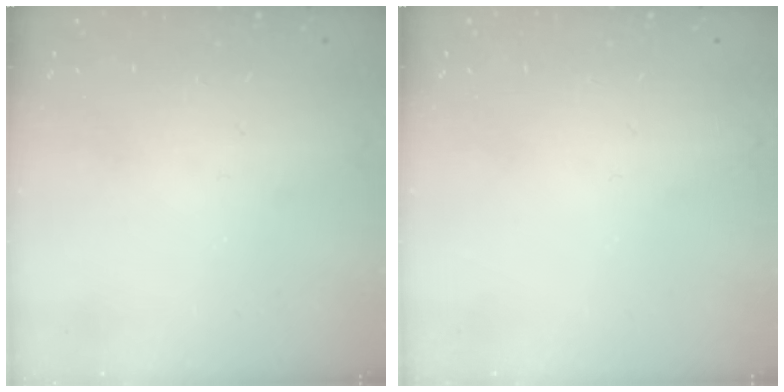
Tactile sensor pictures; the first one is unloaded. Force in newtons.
{"total": 0.0}